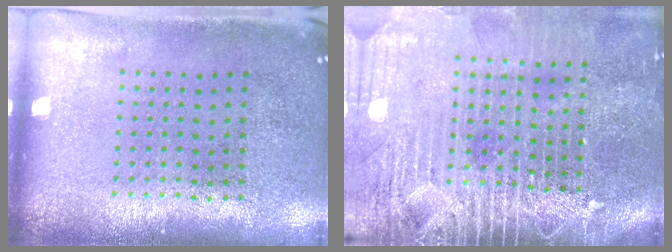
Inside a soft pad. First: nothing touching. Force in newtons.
{"total": 4.3, "press": 3.7, "slide": 2.2}